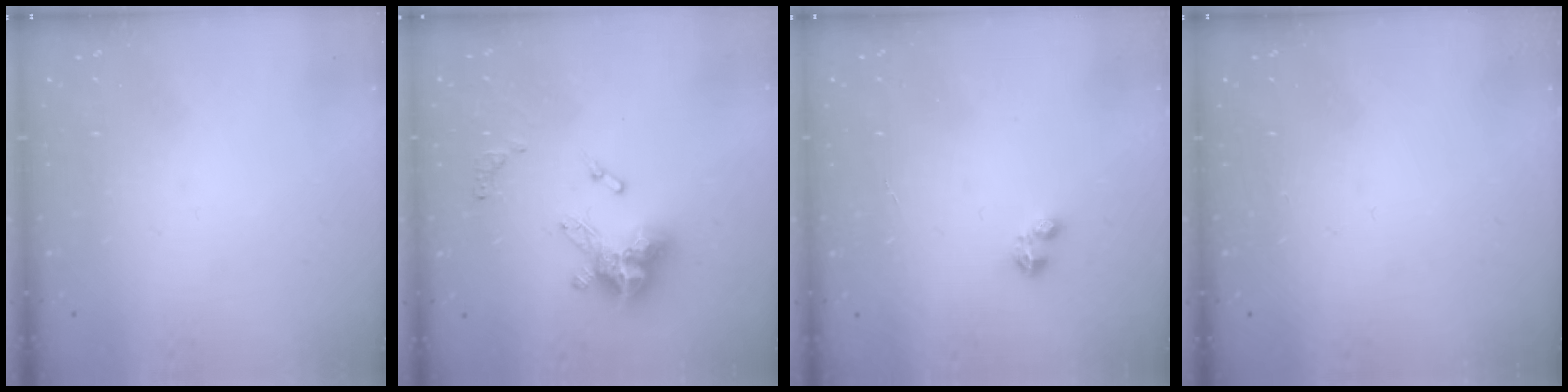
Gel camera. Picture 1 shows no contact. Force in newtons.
{"total": 13.5, "press": 13.4, "slide": 1.3}
{"total": 2.4, "press": 2.4, "slide": 0.3}
{"total": 0.0}